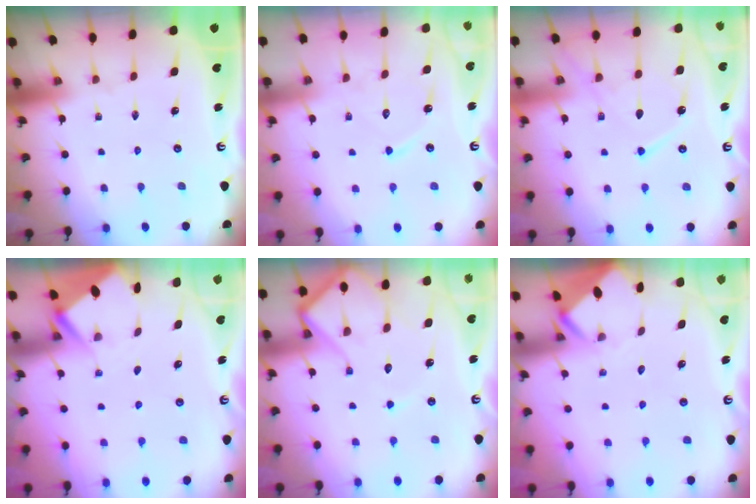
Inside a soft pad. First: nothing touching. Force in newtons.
{"total": 9.1, "press": 9.1, "slide": 0.6}
{"total": 12.2, "press": 12.1, "slide": 1.4}
{"total": 2.8, "press": 2.8, "slide": 0.4}
{"total": 12.0, "press": 11.9, "slide": 1.2}
{"total": 3.5, "press": 3.5, "slide": 0.2}